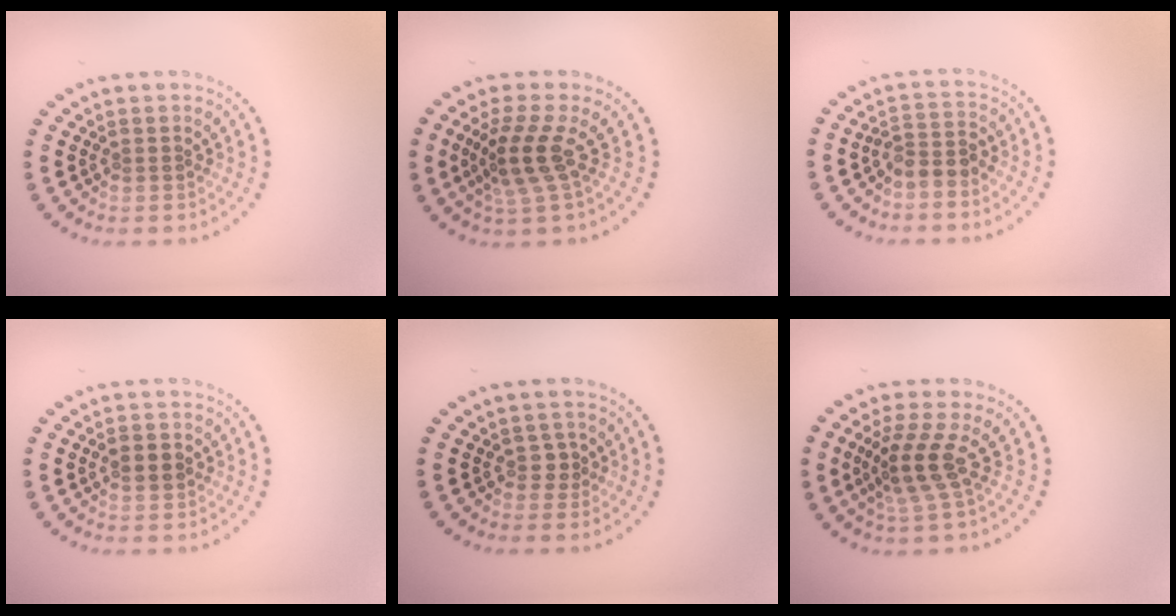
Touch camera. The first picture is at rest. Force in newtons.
{"total": 3.5, "press": 2.8, "slide": 2.1}
{"total": 2.2, "press": 1.8, "slide": 1.2}
{"total": 2.0, "press": 2.0, "slide": 0.2}
{"total": 0.9, "press": 0.8, "slide": 0.5}
{"total": 3.5, "press": 2.8, "slide": 2.1}